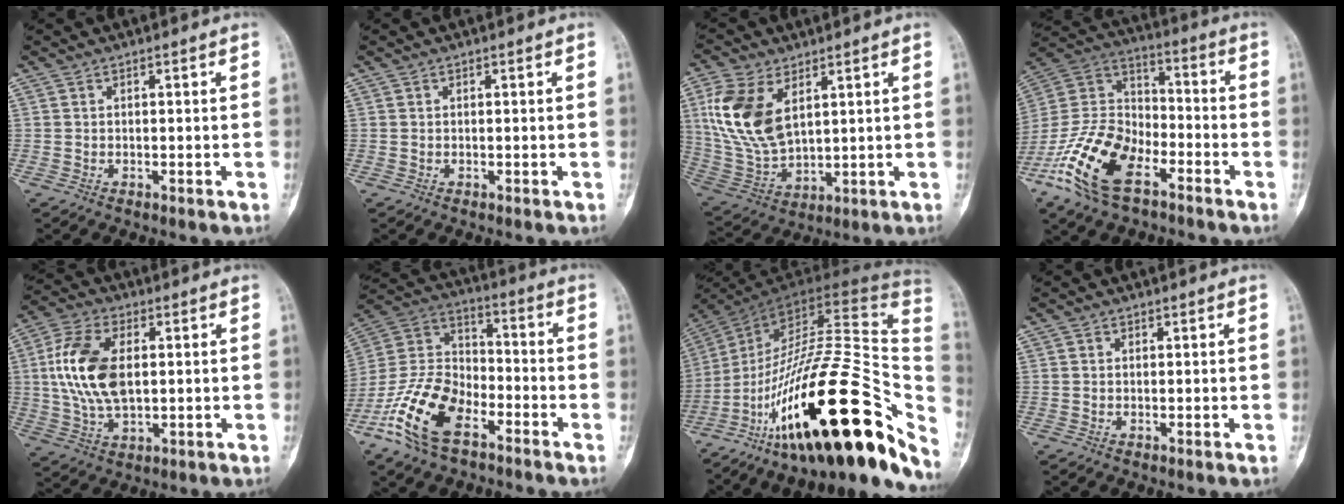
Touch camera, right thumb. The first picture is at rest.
{"total": 0.0}
{"total": 14.9, "force": [5.2, 8.6, 11.1], "torque": [-0.225, -0.016, 0.115]}
{"total": 19.4, "force": [-10.5, 10.1, 12.9], "torque": [-0.252, 0.056, -0.204]}
{"total": 14.3, "force": [1.8, 8.1, 11.7], "torque": [-0.236, 0.004, 0.034]}
{"total": 17.5, "force": [-9.4, 9.2, 11.5], "torque": [-0.229, 0.055, -0.187]}
{"total": 40.2, "force": [-16.7, 13.6, 33.9], "torque": [-0.442, 0.075, -0.263]}
{"total": 0.8, "force": [0.3, 0.7, 0.1], "torque": [0.004, -0.001, 0.004]}